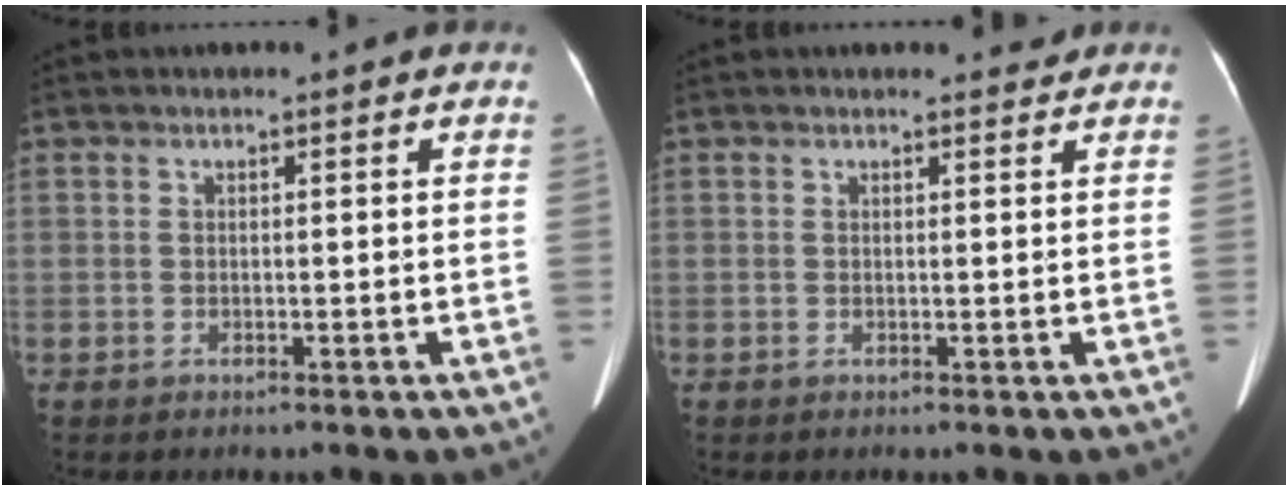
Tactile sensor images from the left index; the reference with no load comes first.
{"total": 1.2, "force": [1.2, 0.3, 0.1], "torque": [-0.007, -0.002, 0.013]}